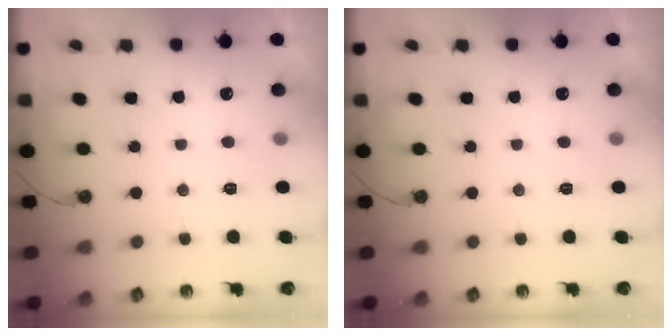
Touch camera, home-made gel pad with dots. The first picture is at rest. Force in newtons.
{"total": 0.0}